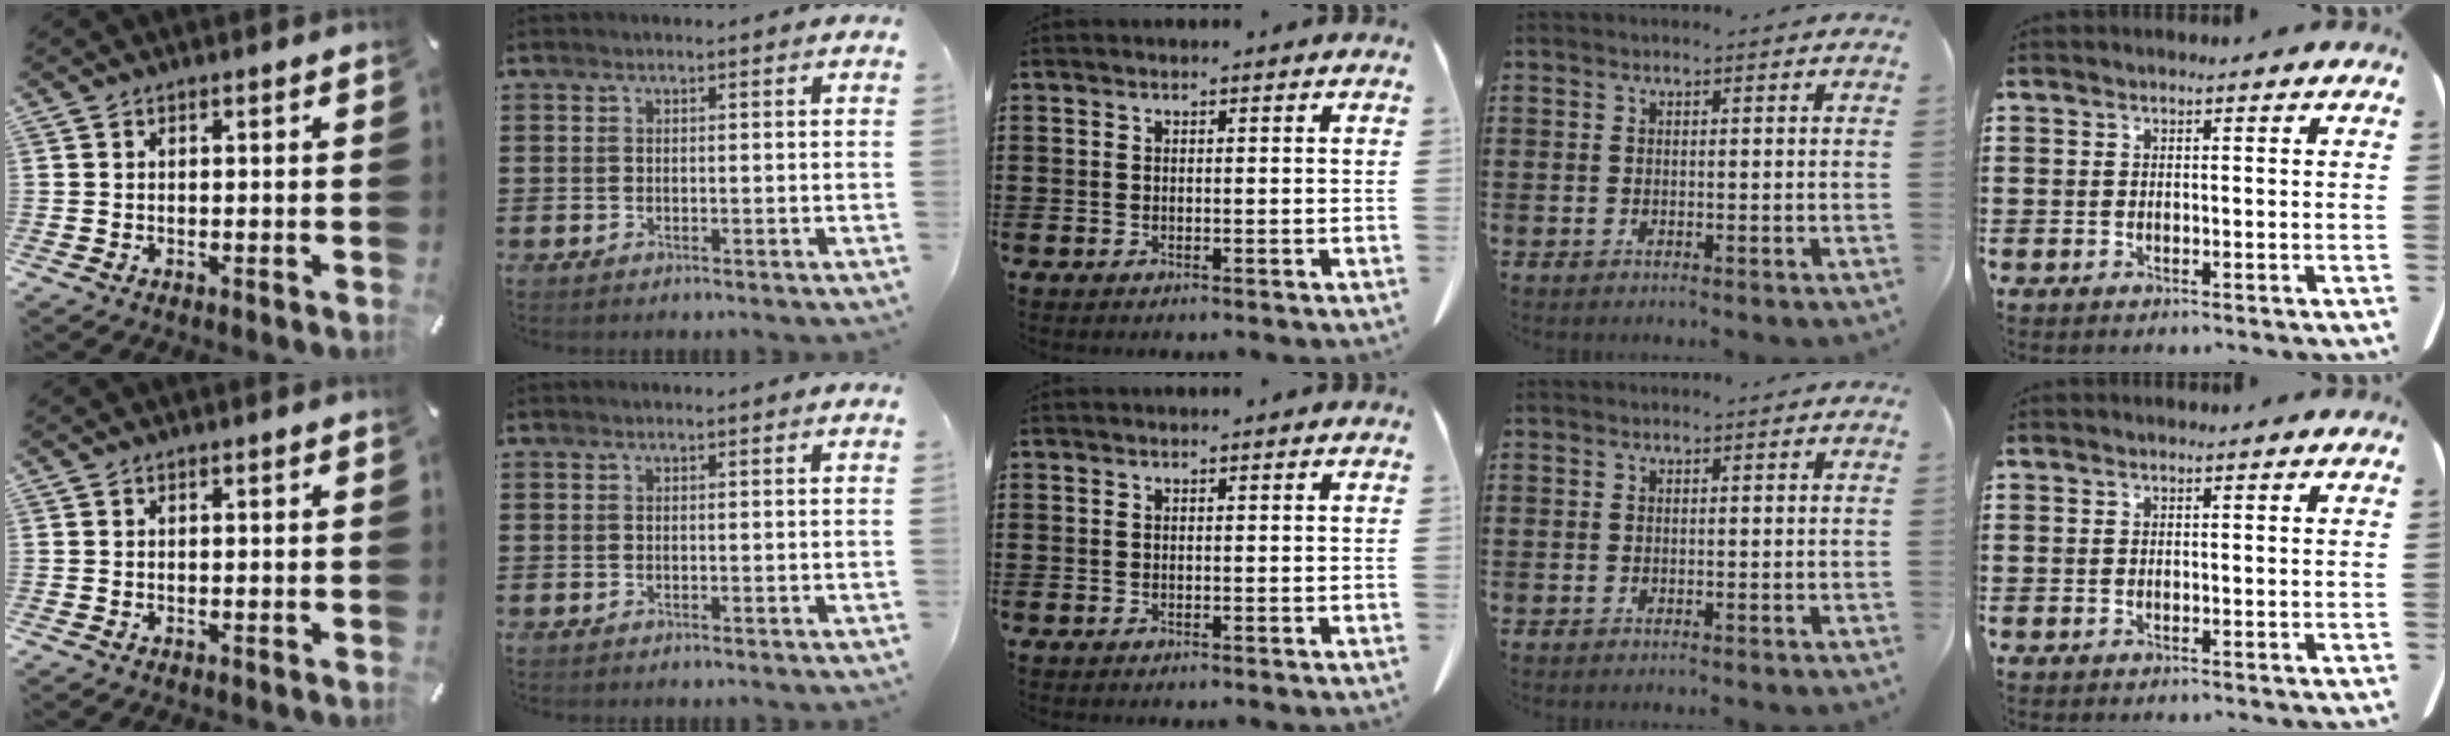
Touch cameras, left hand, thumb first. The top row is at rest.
{}